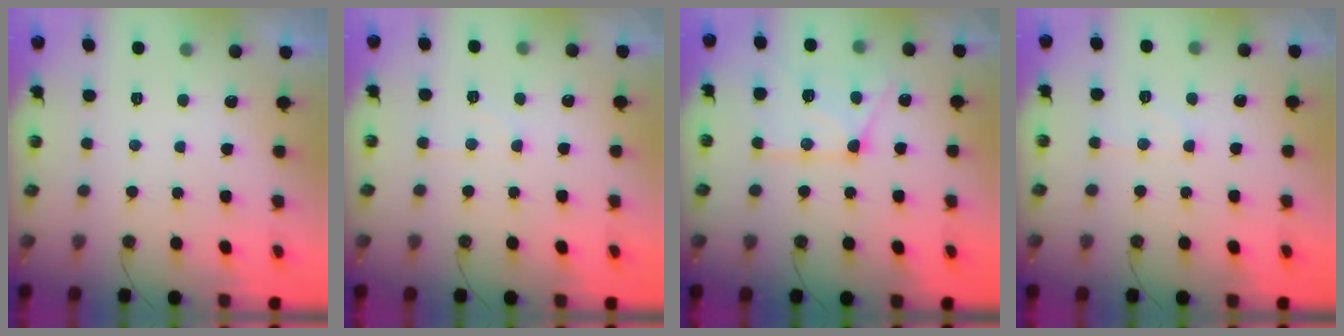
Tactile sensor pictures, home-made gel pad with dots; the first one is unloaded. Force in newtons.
{"total": 6.0, "press": 6.0, "slide": 0.7}
{"total": 15.1, "press": 15.0, "slide": 1.6}
{"total": 7.0, "press": 6.9, "slide": 0.5}